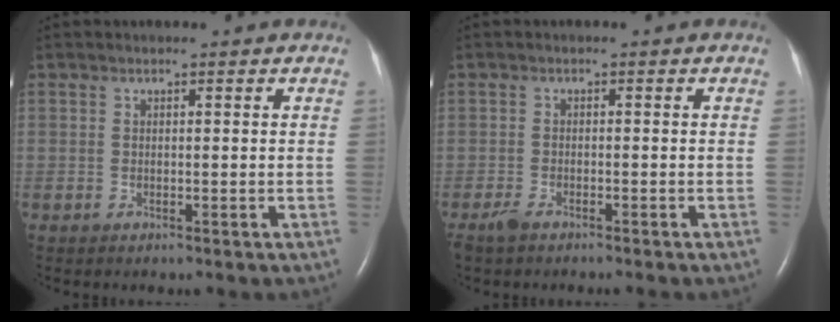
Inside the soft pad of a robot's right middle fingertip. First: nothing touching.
{"total": 2.8, "force": [-2.4, 0.5, 1.4], "torque": [-0.033, -0.006, -0.037]}